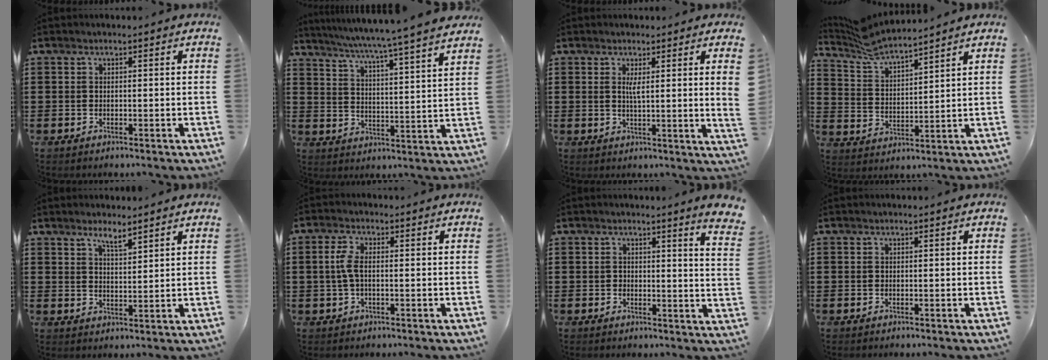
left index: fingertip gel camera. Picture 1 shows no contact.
{"total": 5.1, "force": [4.6, -1.4, 1.7], "torque": [-0.054, -0.045, 0.069]}
{"total": 3.1, "force": [1.3, -0.5, 2.8], "torque": [-0.061, -0.008, 0.019]}
{"total": 5.6, "force": [5.4, 0.3, 1.6], "torque": [-0.056, -0.026, 0.094]}
{"total": 3.2, "force": [2.9, 0.2, 1.3], "torque": [-0.032, -0.003, 0.052]}
{"total": 3.4, "force": [0.0, 1.4, 3.1], "torque": [-0.075, 0.000, -0.006]}
{"total": 2.7, "force": [2.2, 0.0, 1.5], "torque": [-0.031, -0.010, 0.037]}
{"total": 0.0}